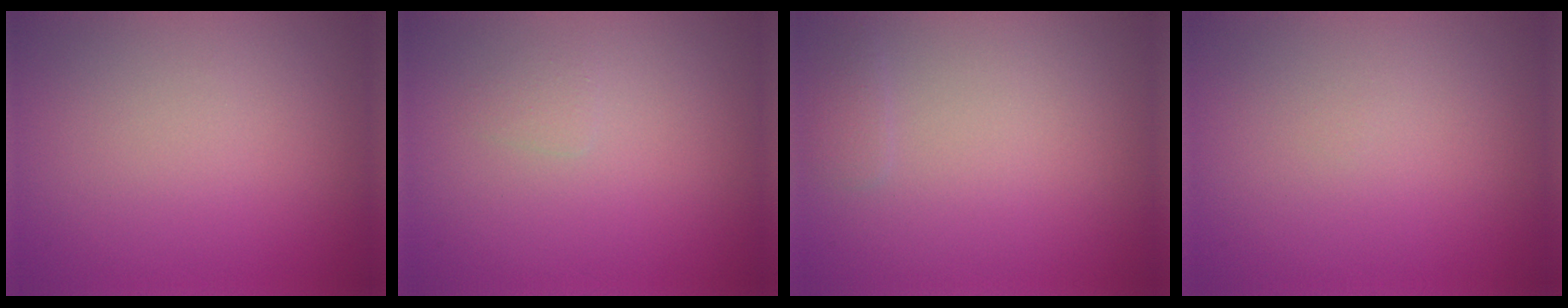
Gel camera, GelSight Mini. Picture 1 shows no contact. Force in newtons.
{"total": 0.7, "press": 0.7, "slide": 0.1}
{"total": 0.8, "press": 0.8, "slide": 0.1}
{"total": 0.0}